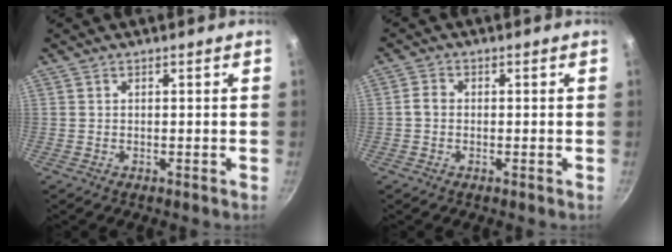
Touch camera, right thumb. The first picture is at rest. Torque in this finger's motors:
{"motor_torque": [0.19, 0.16, 0.56, -0.02, -0.04]}